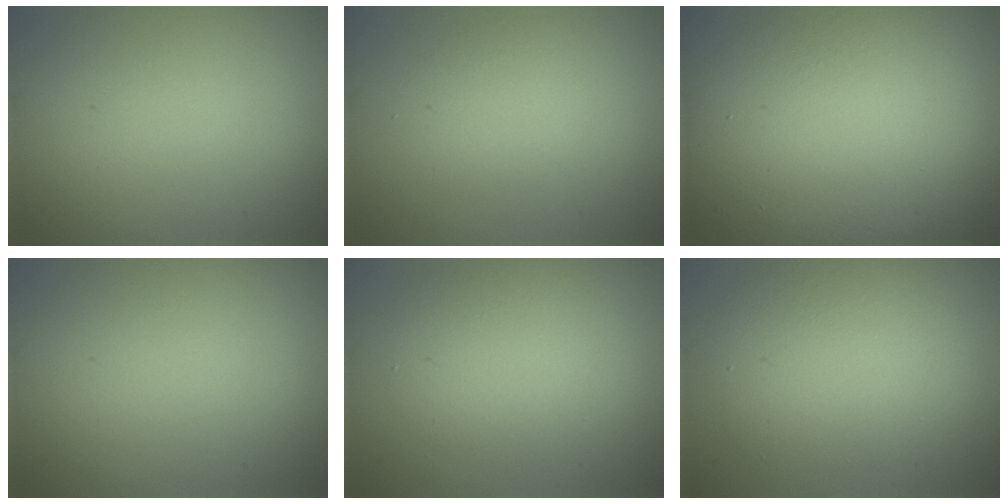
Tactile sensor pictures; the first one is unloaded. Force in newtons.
{"total": 2.2, "press": 2.1, "slide": 0.2}
{"total": 23.2, "press": 23.2, "slide": 1.1}
{"total": 0.0}
{"total": 3.9, "press": 3.9, "slide": 0.2}
{"total": 5.3, "press": 5.3, "slide": 0.3}